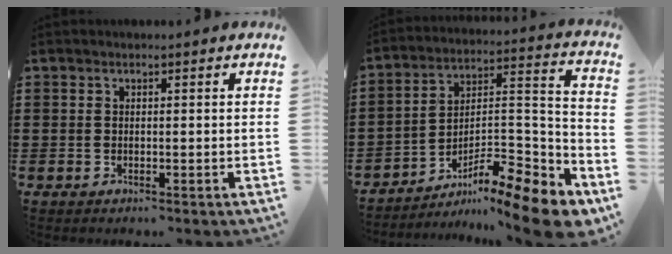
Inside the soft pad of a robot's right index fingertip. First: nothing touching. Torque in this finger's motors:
{"motor_torque": [1.24, -0.48, 0.52, 0.11]}